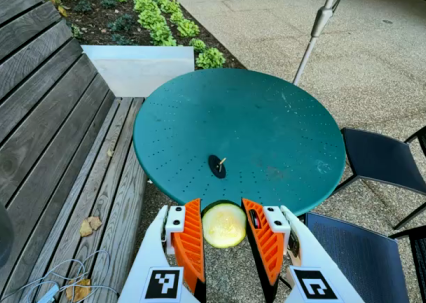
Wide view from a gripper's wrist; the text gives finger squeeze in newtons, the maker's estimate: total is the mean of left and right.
{"total": 12.3, "left": 12.7, "right": 12.0}